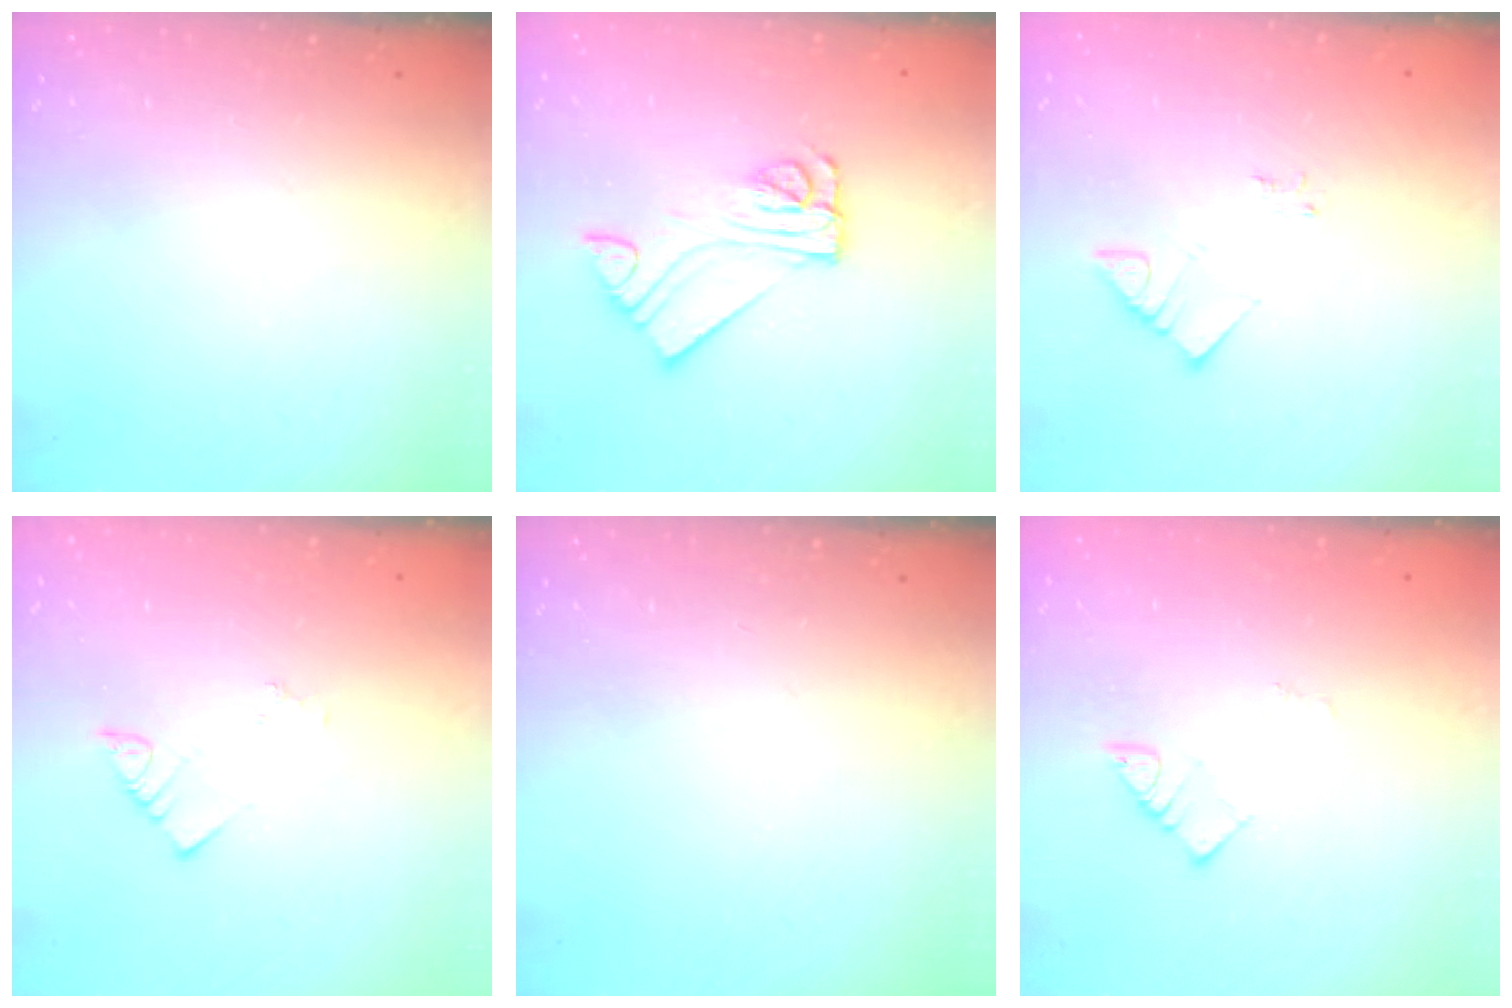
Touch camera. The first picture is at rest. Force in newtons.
{"total": 9.3, "press": 9.3, "slide": 0.9}
{"total": 3.3, "press": 3.3, "slide": 0.1}
{"total": 3.7, "press": 3.7, "slide": 0.5}
{"total": 0.0}
{"total": 3.6, "press": 3.6, "slide": 0.3}